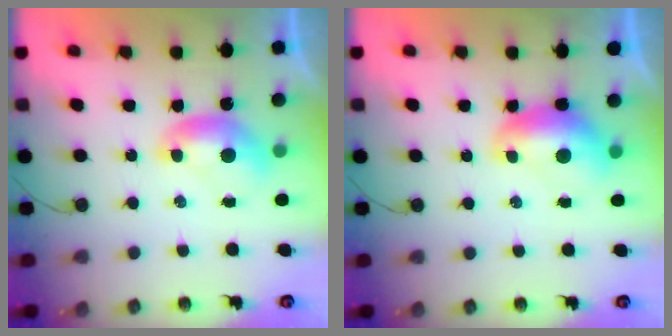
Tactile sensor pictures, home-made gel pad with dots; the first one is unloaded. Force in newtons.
{"total": 1.6, "press": 1.4, "slide": 0.6}